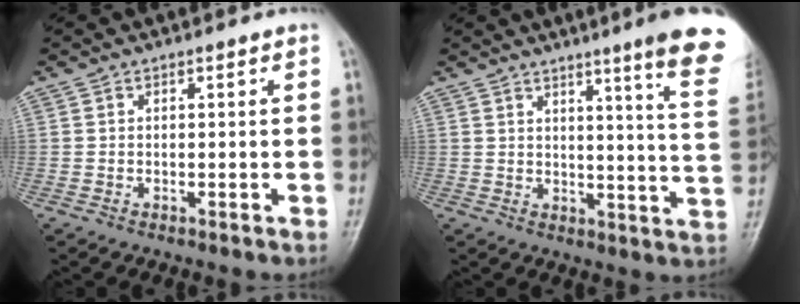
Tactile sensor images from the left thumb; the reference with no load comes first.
{"total": 15.4, "force": [10.2, 0.2, 11.5], "torque": [-0.126, -0.066, 0.113]}